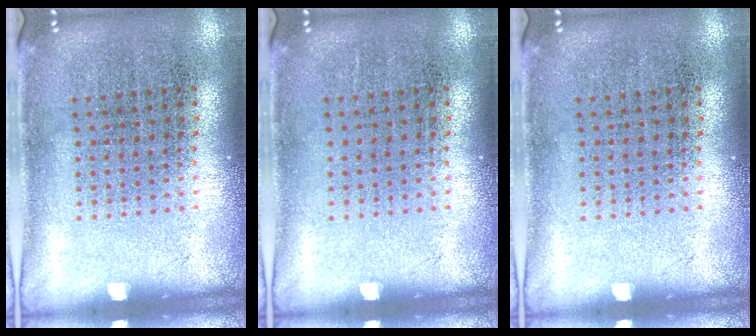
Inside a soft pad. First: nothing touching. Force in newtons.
{"total": 0.0}
{"total": 0.0}